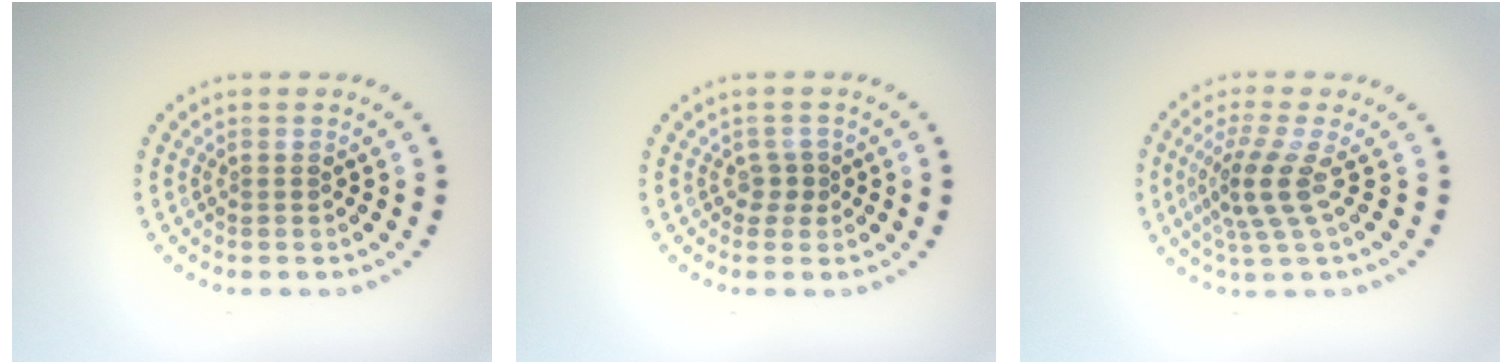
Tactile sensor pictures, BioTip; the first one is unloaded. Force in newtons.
{"total": 1.1, "press": 0.8, "slide": 0.8}
{"total": 3.5, "press": 2.5, "slide": 2.5}